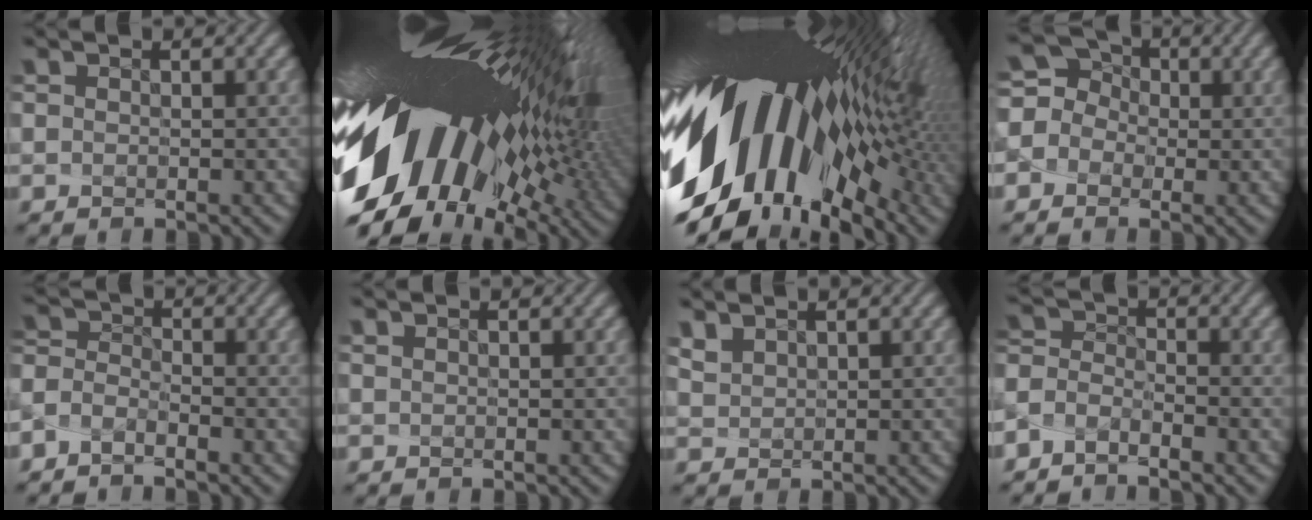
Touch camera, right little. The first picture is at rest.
{"total": 18.4, "force": [-0.5, 8.9, 16.1], "torque": [-0.280, -0.048, -0.003]}
{"total": 17.5, "force": [-1.7, 9.3, 14.7], "torque": [-0.255, -0.030, -0.025]}
{"total": 3.5, "force": [-1.8, 3.0, -0.2], "torque": [0.011, 0.018, -0.051]}
{"total": 3.2, "force": [-3.1, -0.3, -0.6], "torque": [0.003, -0.009, -0.056]}
{"total": 0.7, "force": [0.5, 0.4, 0.4], "torque": [-0.017, 0.007, 0.009]}
{"total": 2.3, "force": [1.6, 1.2, 1.1], "torque": [-0.051, 0.010, 0.040]}
{"total": 3.5, "force": [-3.4, -0.2, -0.5], "torque": [0.002, -0.009, -0.064]}